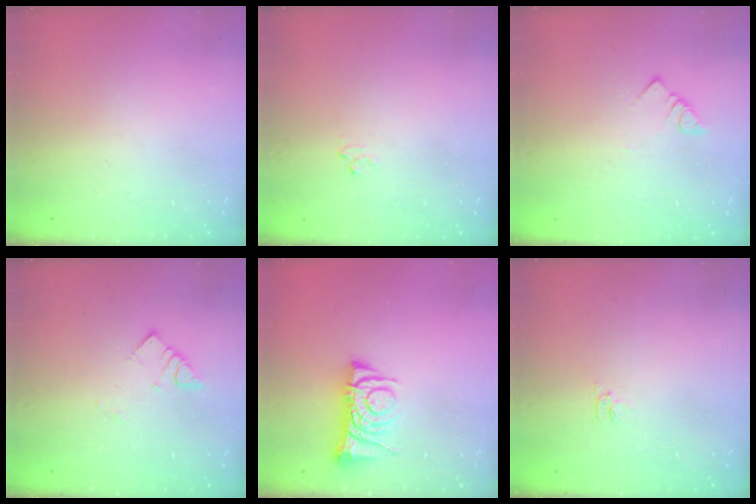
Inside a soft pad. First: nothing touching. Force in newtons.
{"total": 3.0, "press": 3.0, "slide": 0.5}
{"total": 2.8, "press": 2.8, "slide": 0.2}
{"total": 2.7, "press": 2.7, "slide": 0.1}
{"total": 7.8, "press": 7.7, "slide": 1.0}
{"total": 3.1, "press": 3.1, "slide": 0.3}